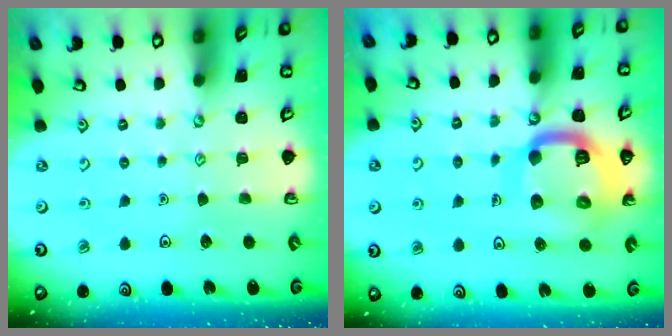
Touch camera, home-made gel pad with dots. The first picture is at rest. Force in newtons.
{"total": 17.4, "press": 17.3, "slide": 1.7}